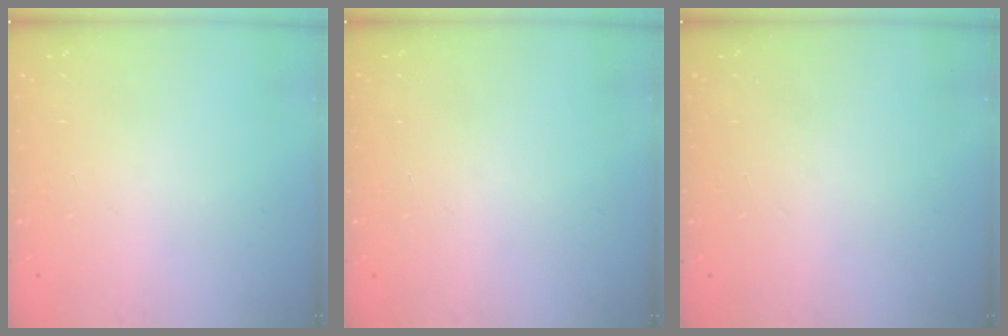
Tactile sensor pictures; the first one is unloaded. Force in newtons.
{"total": 0.0}
{"total": 0.0}